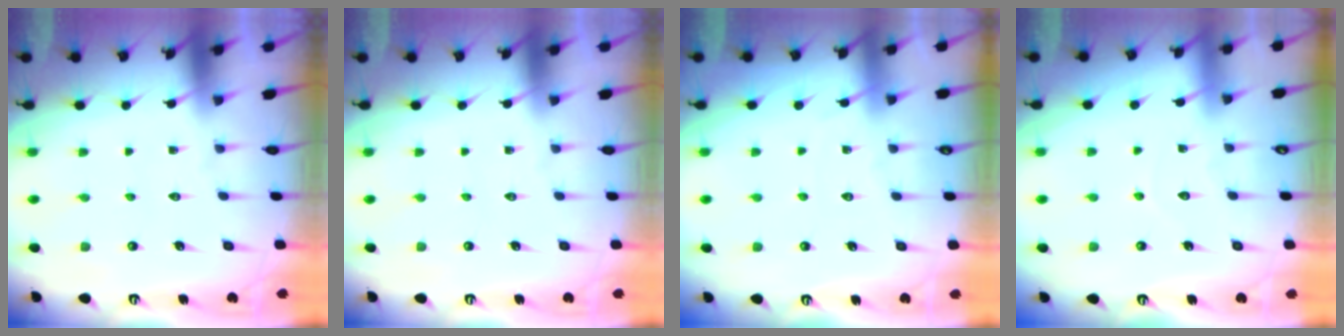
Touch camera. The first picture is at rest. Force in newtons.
{"total": 0.0}
{"total": 3.8, "press": 3.8, "slide": 0.6}
{"total": 3.0, "press": 2.9, "slide": 0.3}